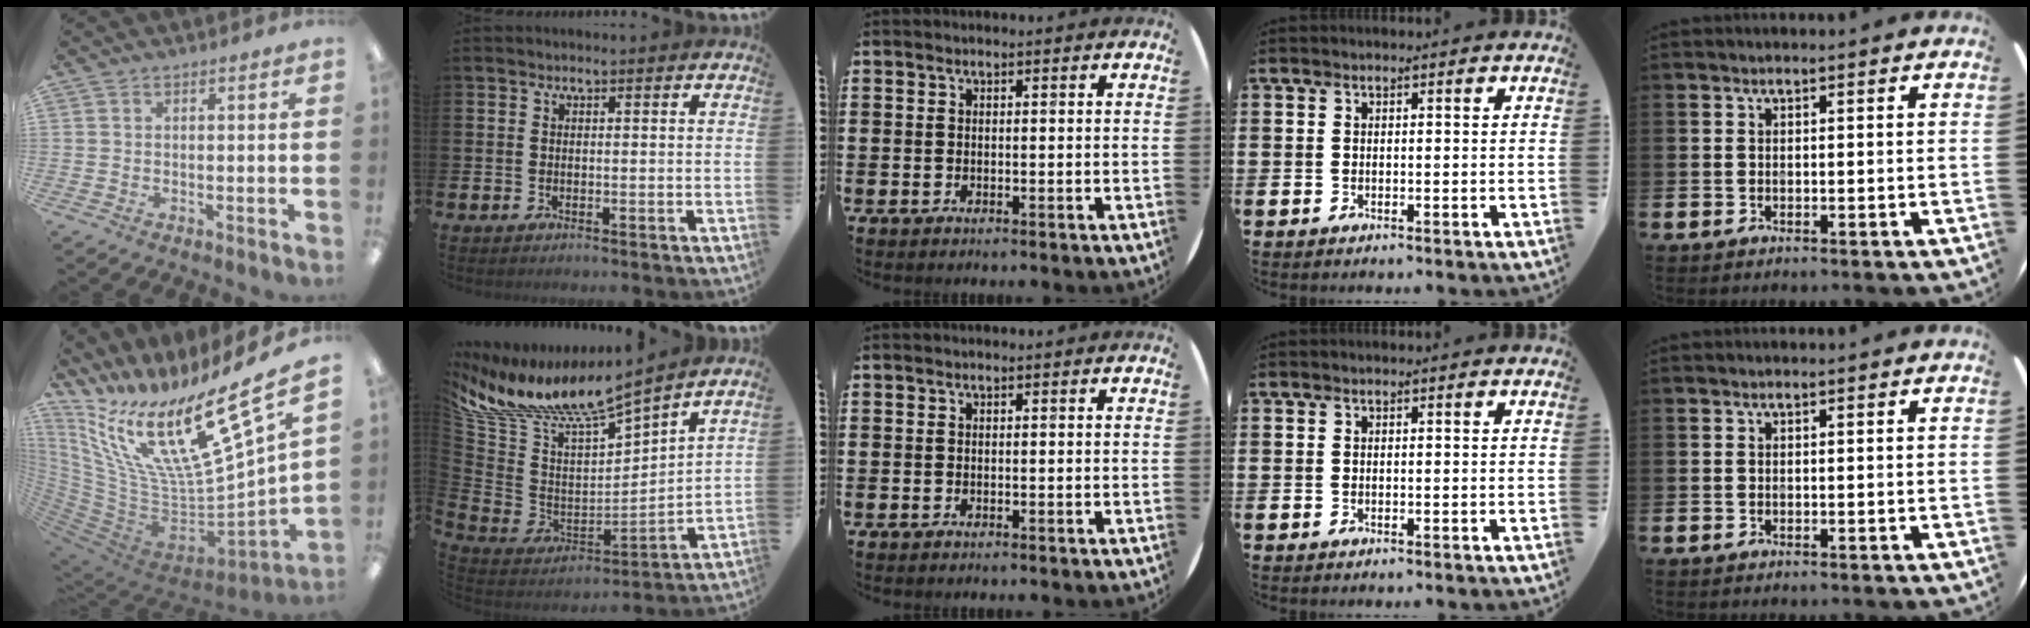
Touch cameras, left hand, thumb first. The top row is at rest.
{"thumb": {"total": 25.1, "force": [12.8, 7.4, 20.2], "torque": [-0.355, -0.109, 0.223]}, "index": {"total": 10.2, "force": [9.2, 1.0, 4.2], "torque": [-0.126, -0.074, 0.158]}}